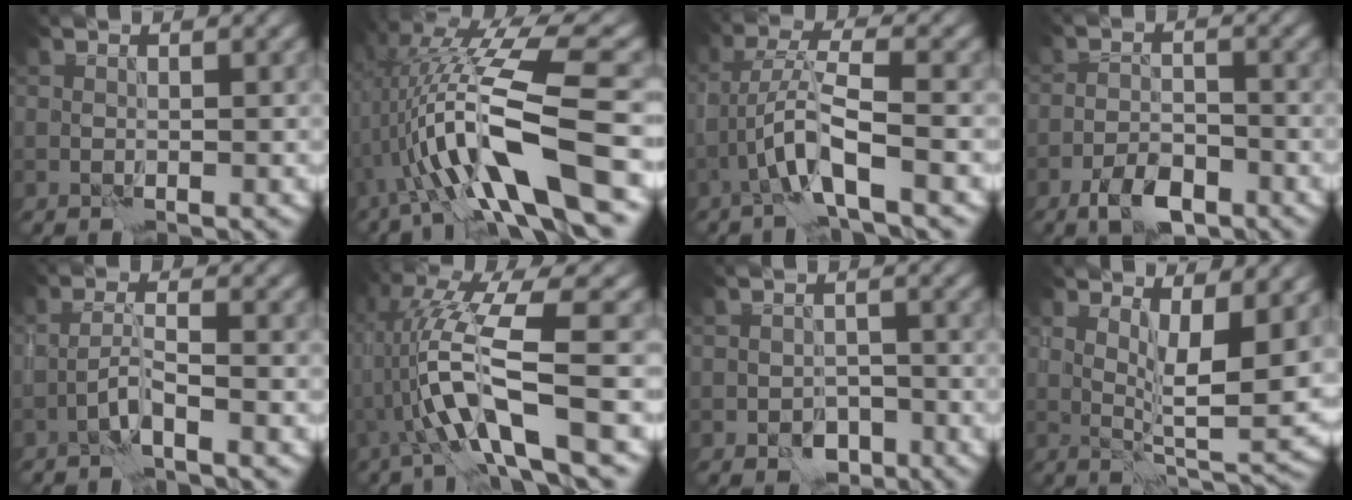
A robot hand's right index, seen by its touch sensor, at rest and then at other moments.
{"total": 11.8, "force": [-1.2, 3.1, 11.3], "torque": [-0.210, 0.005, -0.017]}
{"total": 4.7, "force": [-2.1, 0.6, 4.2], "torque": [-0.082, 0.010, -0.041]}
{"total": 3.8, "force": [-2.6, 1.5, 2.3], "torque": [-0.033, -0.002, -0.050]}
{"total": 1.9, "force": [-1.0, 0.0, 1.6], "torque": [-0.032, 0.007, -0.026]}
{"total": 9.3, "force": [-1.1, 1.6, 9.1], "torque": [-0.177, 0.009, -0.019]}
{"total": 2.4, "force": [-1.4, 1.7, 1.0], "torque": [-0.005, -0.004, -0.024]}
{"total": 5.9, "force": [2.6, 1.6, 5.1], "torque": [-0.085, -0.020, 0.052]}